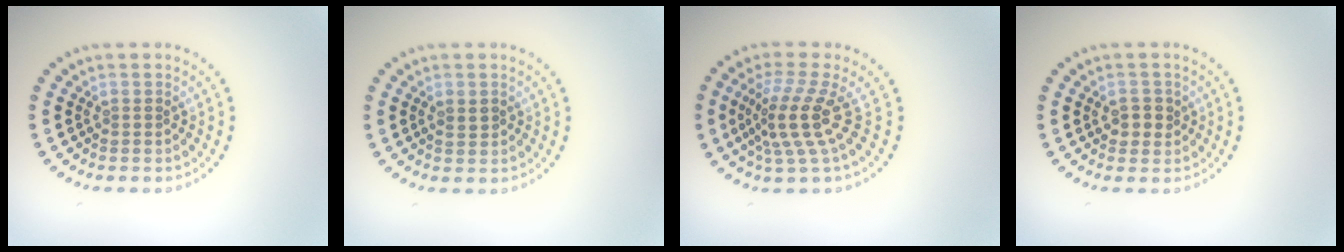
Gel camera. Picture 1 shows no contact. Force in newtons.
{"total": 0.7, "press": 0.7, "slide": 0.3}
{"total": 4.1, "press": 2.9, "slide": 3.0}
{"total": 2.1, "press": 2.0, "slide": 0.4}